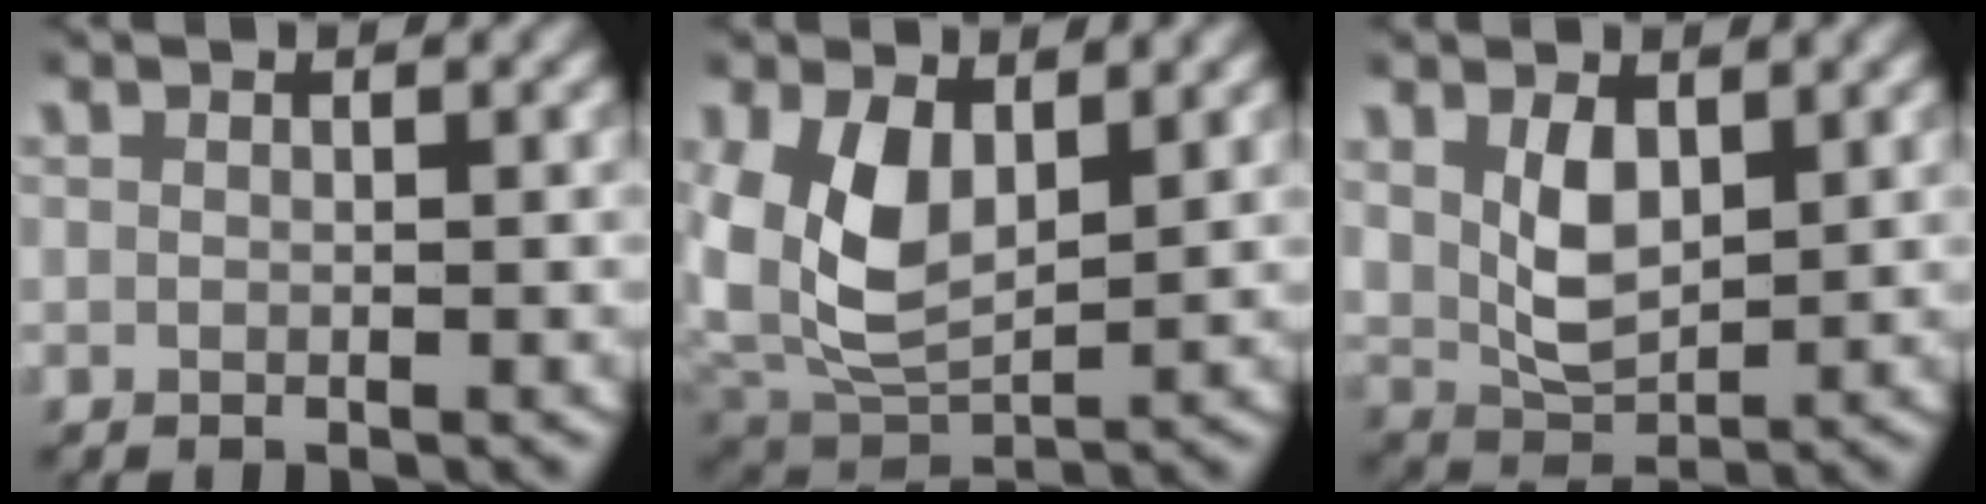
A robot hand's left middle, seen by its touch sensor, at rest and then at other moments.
{"total": 7.1, "force": [1.6, 5.3, 4.4], "torque": [-0.120, -0.020, 0.043]}
{"total": 4.0, "force": [1.7, 2.6, 2.6], "torque": [-0.060, -0.019, 0.040]}